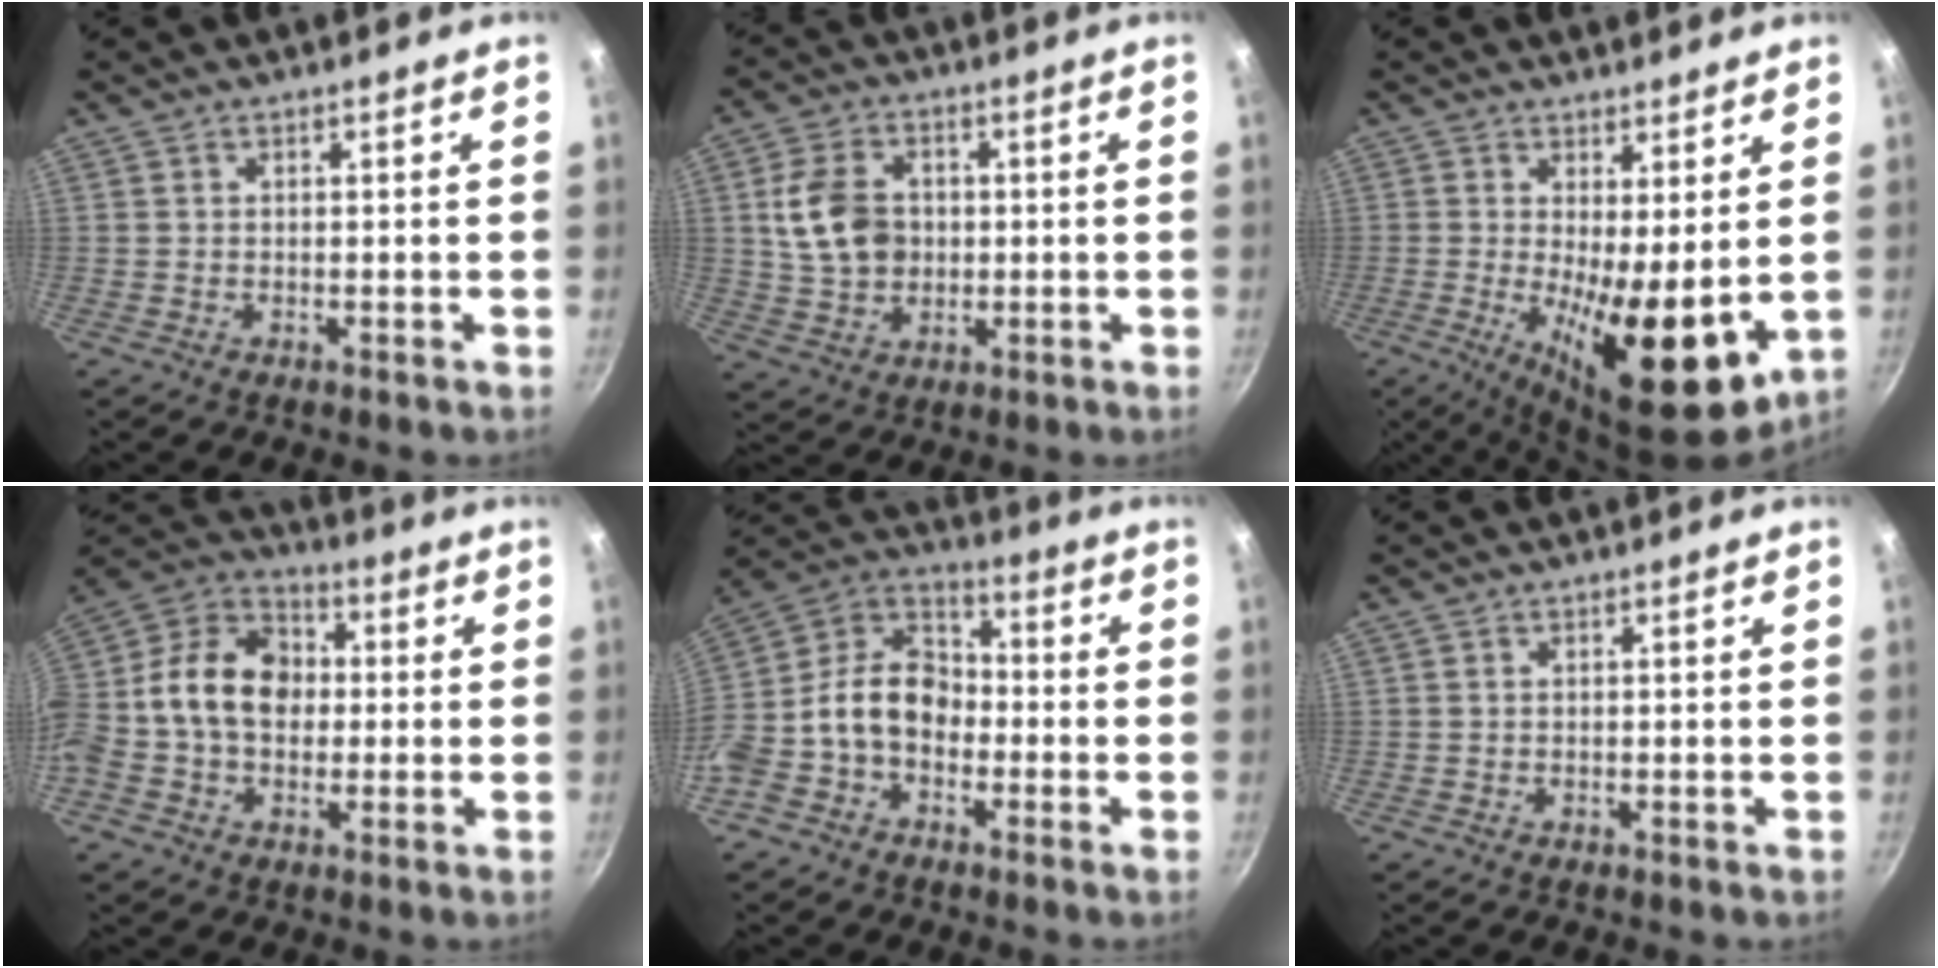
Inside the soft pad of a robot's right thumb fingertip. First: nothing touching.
{"total": 10.8, "force": [1.1, 8.2, 6.8], "torque": [-0.106, 0.004, 0.020]}
{"total": 13.8, "force": [-0.6, 4.9, 12.9], "torque": [-0.174, -0.023, 0.003]}
{"total": 16.6, "force": [-0.2, 12.6, 10.7], "torque": [-0.157, 0.041, -0.025]}
{"total": 15.5, "force": [-2.5, 11.6, 9.9], "torque": [-0.153, 0.060, -0.069]}
{"total": 0.0}